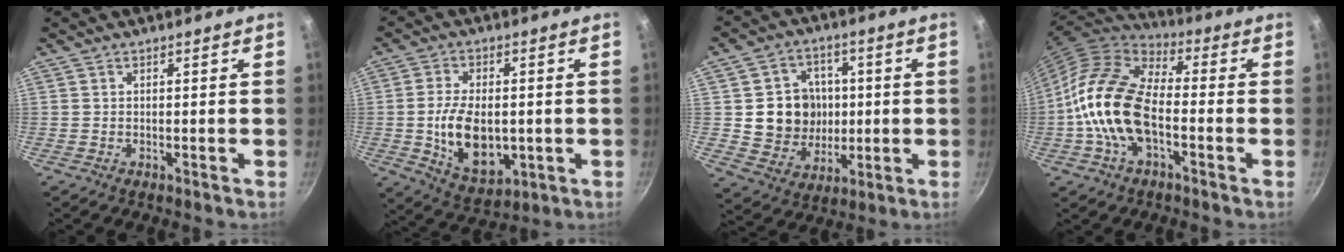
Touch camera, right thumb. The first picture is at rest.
{"total": 13.2, "force": [-1.1, 8.1, 10.3], "torque": [-0.166, -0.006, -0.006]}
{"total": 13.0, "force": [0.4, 11.7, 5.6], "torque": [-0.055, 0.003, 0.016]}
{"total": 17.8, "force": [-3.5, 9.8, 14.5], "torque": [-0.255, 0.036, -0.080]}